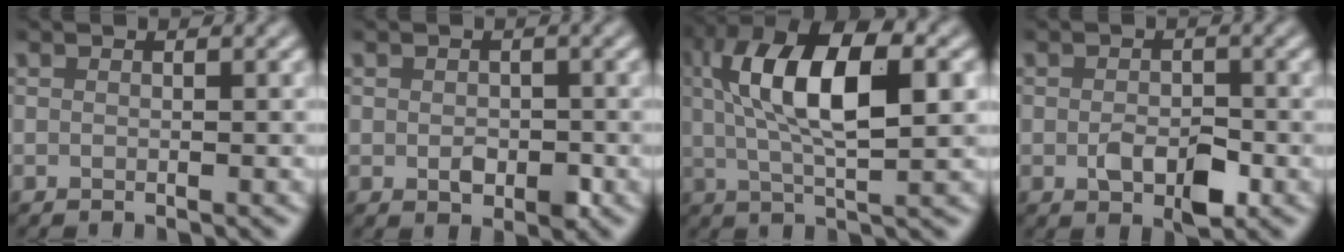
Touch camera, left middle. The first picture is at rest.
{"total": 1.9, "force": [-0.4, 1.5, 1.2], "torque": [-0.017, -0.005, -0.010]}
{"total": 10.2, "force": [2.2, 4.0, 9.1], "torque": [-0.159, 0.013, 0.034]}
{"total": 3.0, "force": [-1.0, 1.7, 2.3], "torque": [-0.038, -0.004, -0.015]}